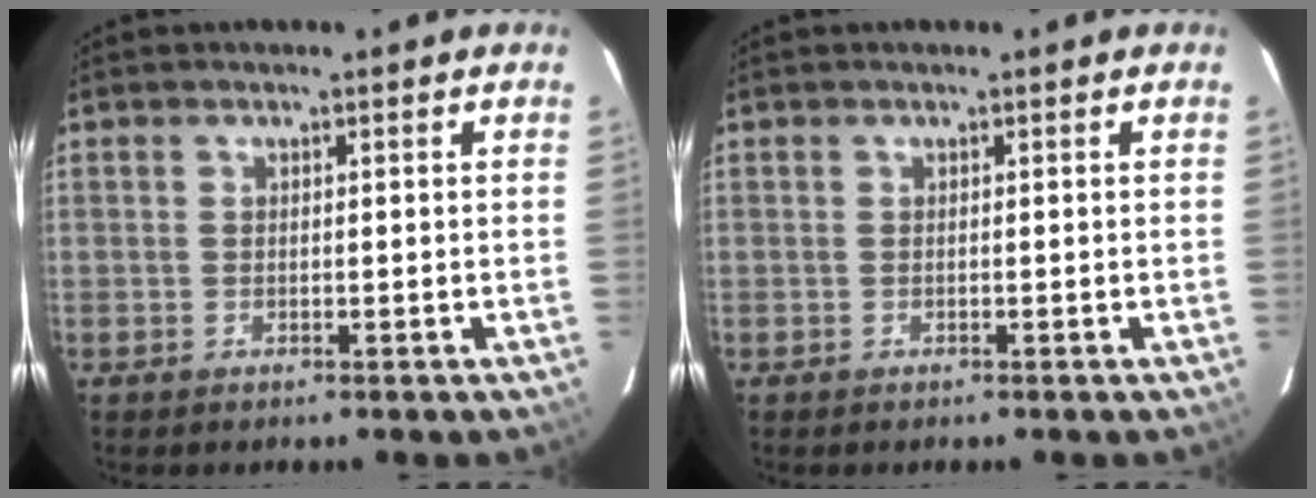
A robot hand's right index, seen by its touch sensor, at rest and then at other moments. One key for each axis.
{"total": 0.0}